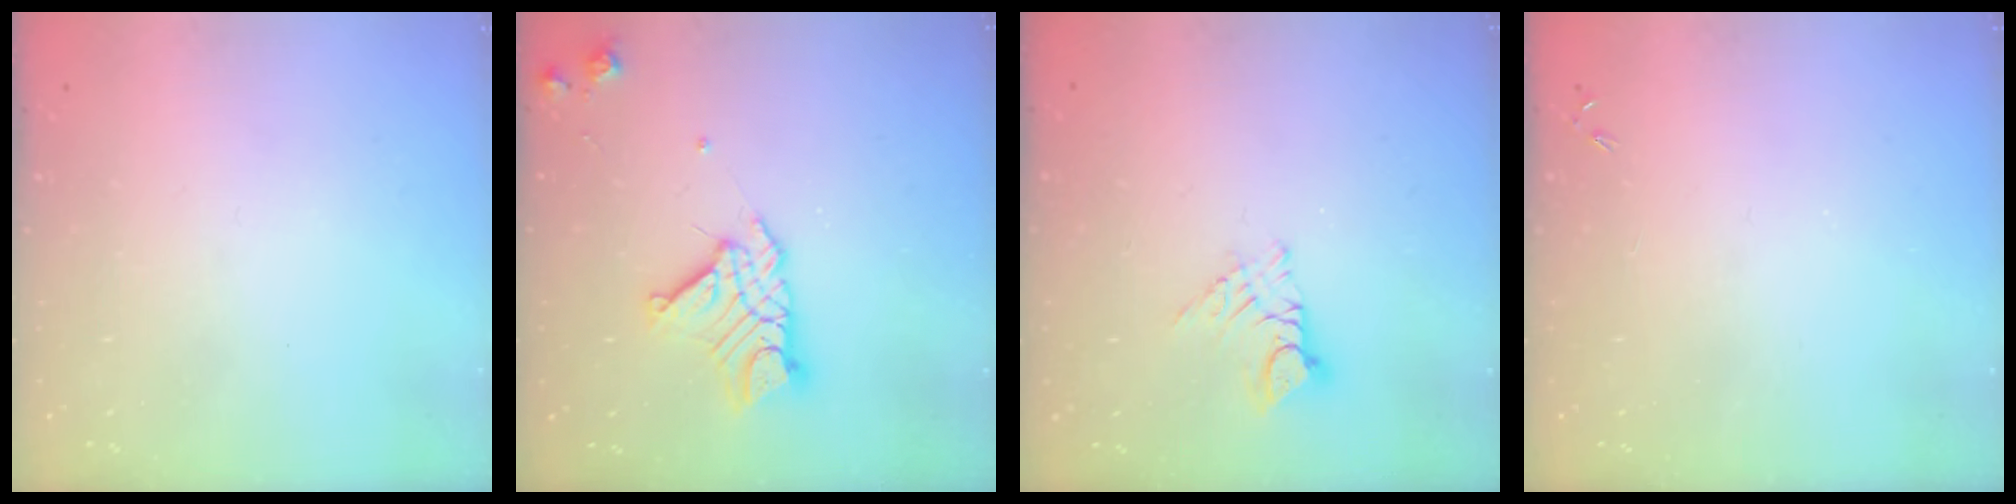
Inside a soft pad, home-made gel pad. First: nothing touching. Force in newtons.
{"total": 12.6, "press": 12.5, "slide": 1.0}
{"total": 7.5, "press": 7.5, "slide": 0.7}
{"total": 0.0}